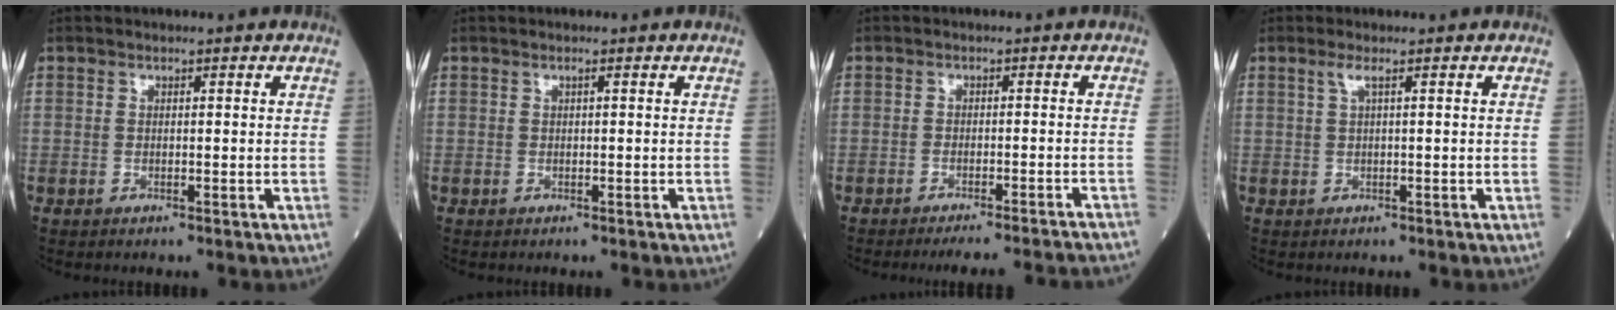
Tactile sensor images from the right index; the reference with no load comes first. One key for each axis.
{"total": 0.0}
{"total": 11.6, "fx": -11.1, "fy": 0.2, "fz": 3.3, "tx": -0.023, "ty": -0.001, "tz": -0.132}
{"total": 1.3, "fx": 0.5, "fy": -0.2, "fz": 1.2, "tx": -0.033, "ty": 0.007, "tz": 0.013}